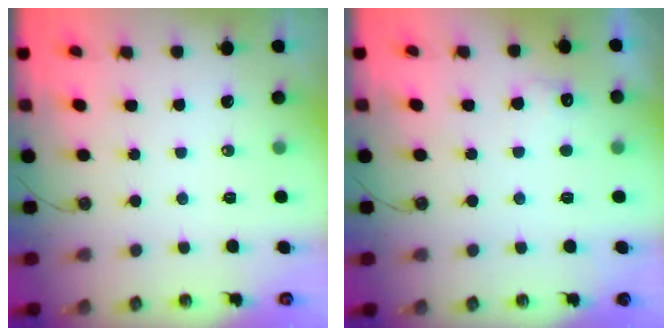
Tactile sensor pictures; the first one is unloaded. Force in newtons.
{"total": 5.1, "press": 4.9, "slide": 1.3}